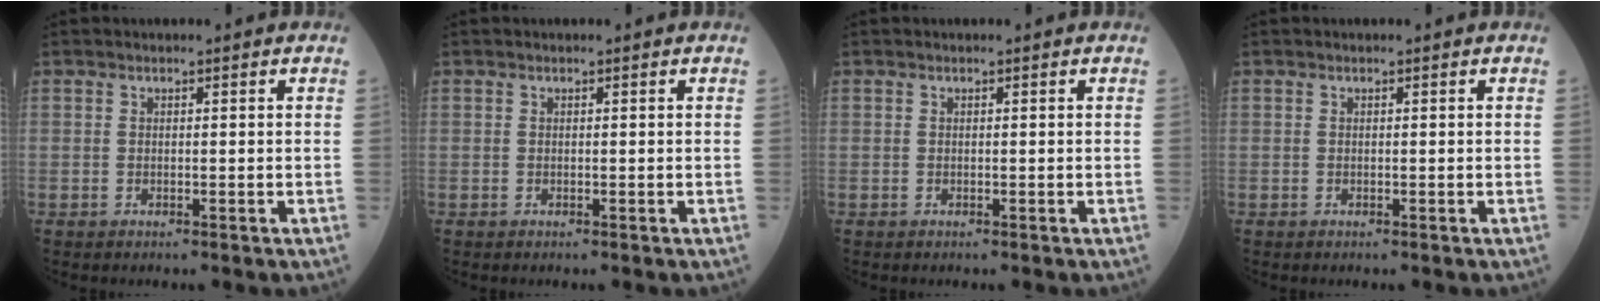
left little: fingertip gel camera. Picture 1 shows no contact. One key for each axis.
{"total": 0.0}
{"total": 0.0}
{"total": 0.0}